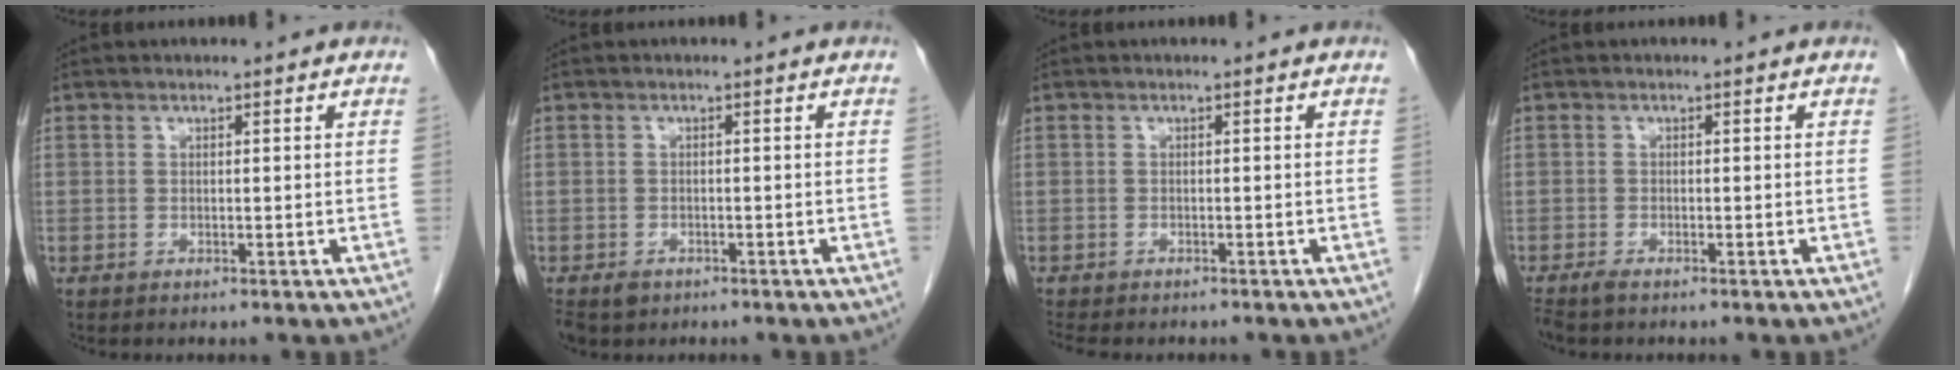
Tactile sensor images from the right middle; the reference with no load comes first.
{"total": 3.8, "force": [-2.5, 2.7, 1.2], "torque": [-0.024, -0.002, -0.038]}
{"total": 5.3, "force": [-4.6, 1.5, 2.1], "torque": [-0.034, -0.009, -0.065]}
{"total": 1.7, "force": [-1.4, 0.3, 0.9], "torque": [-0.019, -0.005, -0.025]}